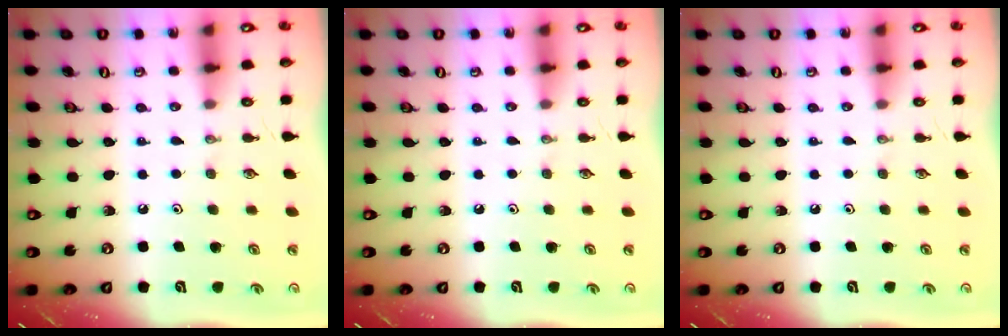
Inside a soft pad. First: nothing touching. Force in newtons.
{"total": 0.0}
{"total": 0.0}